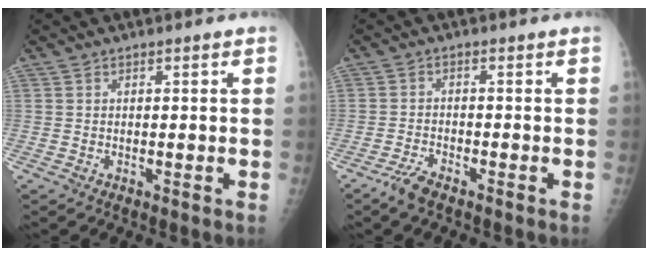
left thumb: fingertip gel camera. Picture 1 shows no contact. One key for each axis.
{"total": 3.2, "fx": -2.5, "fy": 1.0, "fz": 1.7, "tx": -0.044, "ty": 0.006, "tz": -0.049}